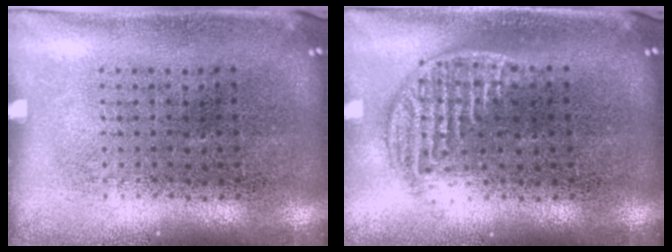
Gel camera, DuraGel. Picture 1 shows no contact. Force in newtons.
{"total": 1.3, "press": 1.1, "slide": 0.7}